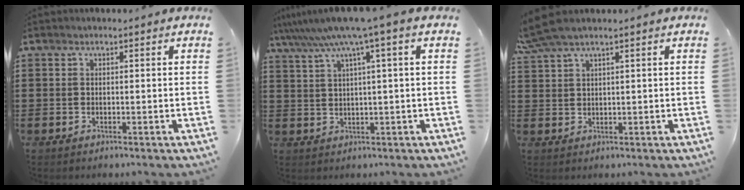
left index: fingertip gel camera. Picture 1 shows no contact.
{"total": 6.4, "force": [3.1, -0.8, 5.5], "torque": [-0.115, -0.019, 0.050]}
{"total": 3.2, "force": [2.1, 0.4, 2.4], "torque": [-0.061, 0.003, 0.036]}